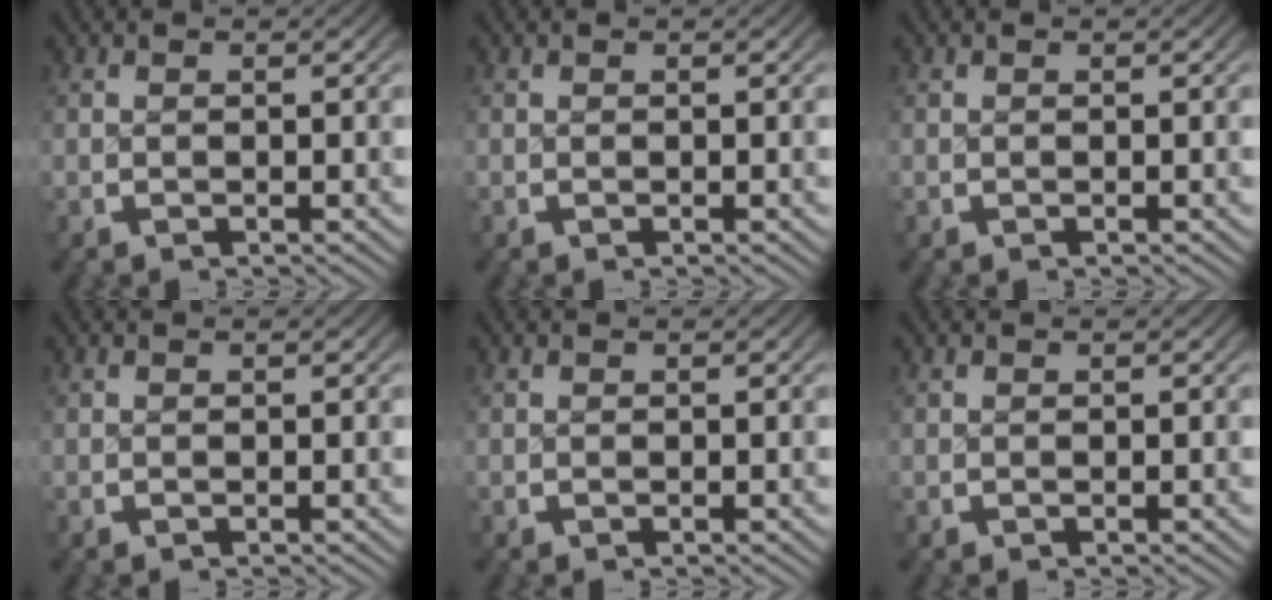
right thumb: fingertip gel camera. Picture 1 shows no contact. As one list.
[{"total": 0.0}, {"total": 0.0}, {"total": 0.0}, {"total": 0.0}, {"total": 0.0}]